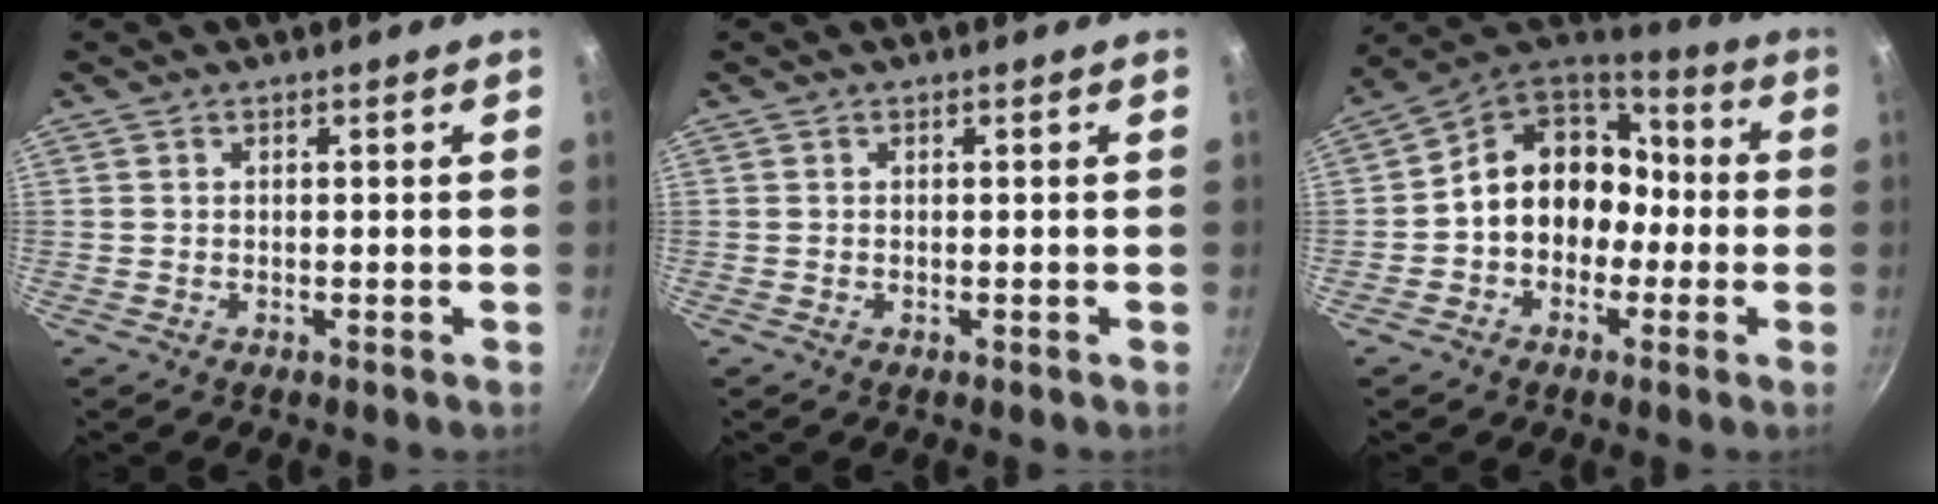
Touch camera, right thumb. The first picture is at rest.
{"total": 0.0}
{"total": 14.3, "force": [-1.6, 11.9, 7.8], "torque": [-0.075, 0.059, -0.038]}